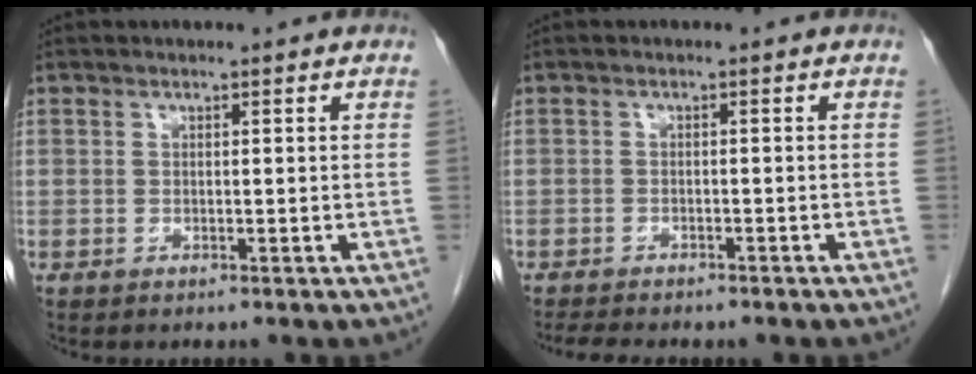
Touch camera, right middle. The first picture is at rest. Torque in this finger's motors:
{"motor_torque": [1.09, -1.05, 0.07, 0.04]}